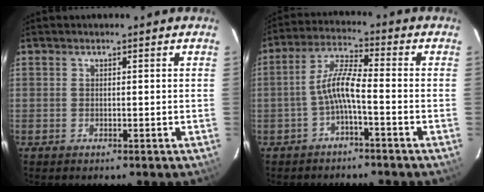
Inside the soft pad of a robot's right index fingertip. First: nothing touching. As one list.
[{"total": 5.9, "force": [-2.4, 0.6, 5.4], "torque": [-0.124, 0.017, -0.045]}]